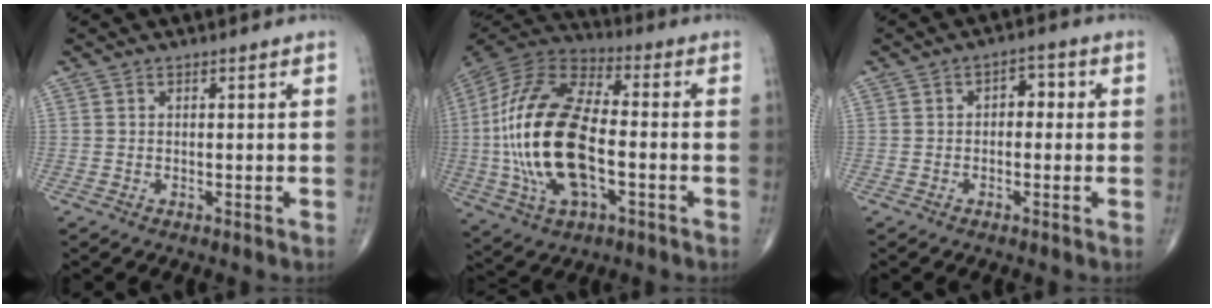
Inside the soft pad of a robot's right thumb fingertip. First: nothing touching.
{"total": 24.0, "force": [-3.0, 11.5, 20.9], "torque": [-0.446, 0.016, -0.053]}
{"total": 3.5, "force": [0.1, 2.3, 2.6], "torque": [-0.015, 0.015, -0.008]}